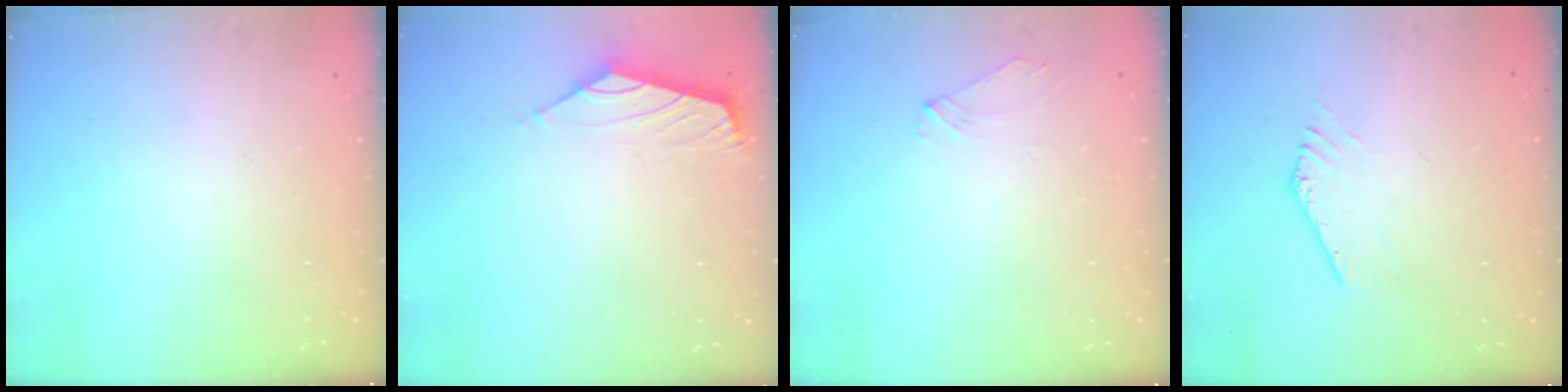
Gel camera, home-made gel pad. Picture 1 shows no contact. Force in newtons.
{"total": 1.6, "press": 1.4, "slide": 0.7}
{"total": 2.7, "press": 2.6, "slide": 0.5}
{"total": 0.0}